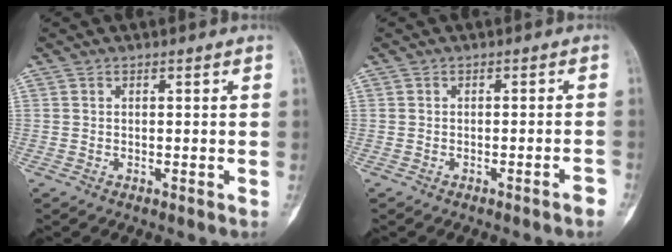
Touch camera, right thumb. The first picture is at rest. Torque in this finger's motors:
{"motor_torque": [-0.26, 0.13, -0.20, 0.09, -0.08]}